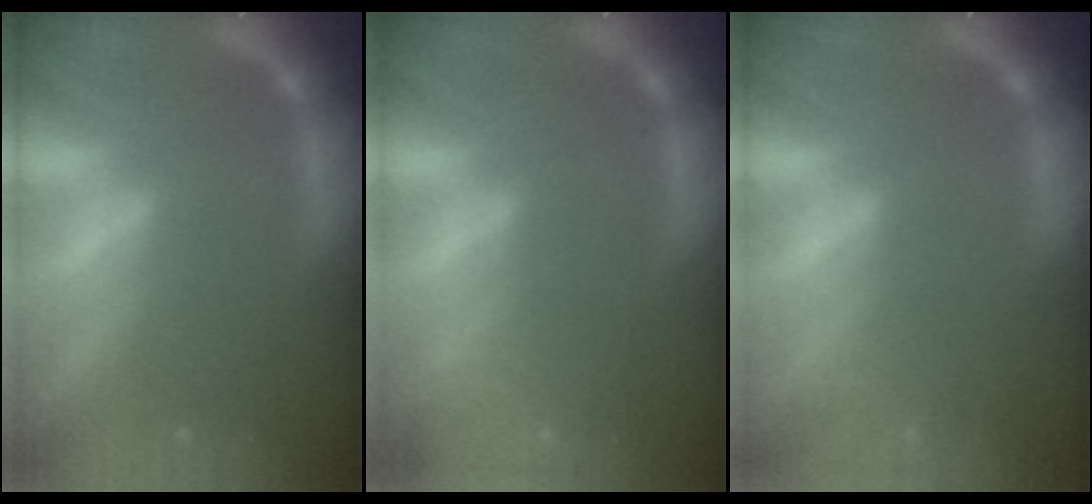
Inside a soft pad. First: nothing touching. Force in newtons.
{"total": 5.0}
{"total": 2.4}